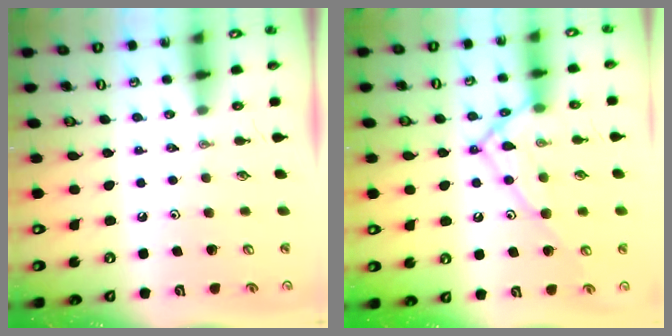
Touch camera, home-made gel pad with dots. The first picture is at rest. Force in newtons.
{"total": 13.7, "press": 13.7, "slide": 1.2}